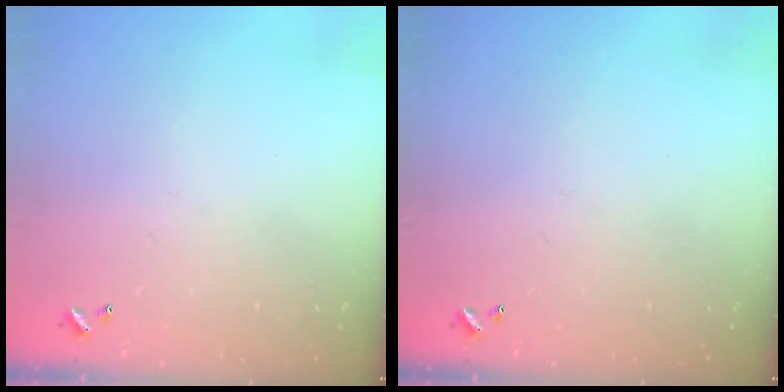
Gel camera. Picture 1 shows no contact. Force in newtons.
{"total": 0.0}